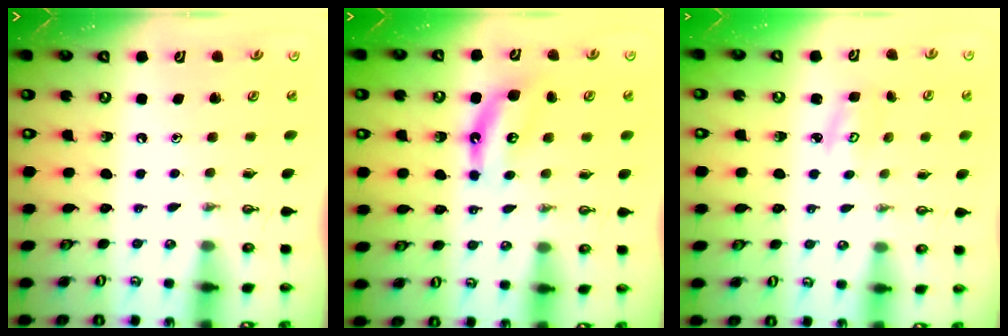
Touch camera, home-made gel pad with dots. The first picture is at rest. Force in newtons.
{"total": 6.3, "press": 6.3, "slide": 0.6}
{"total": 3.2, "press": 3.2, "slide": 0.4}